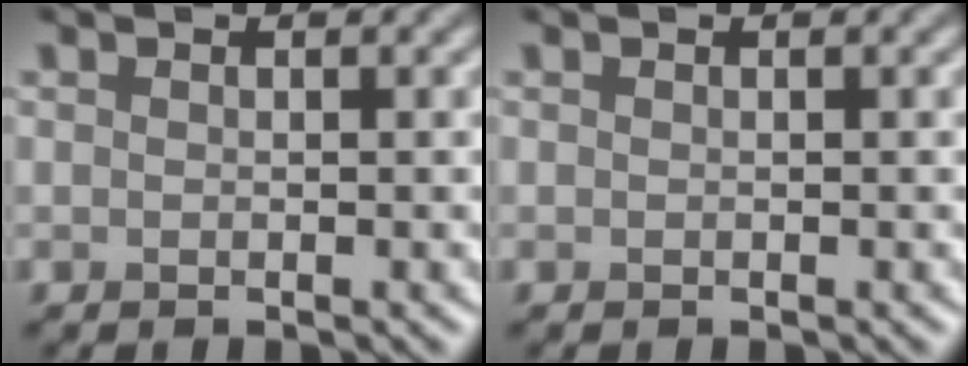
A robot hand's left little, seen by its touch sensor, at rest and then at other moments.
{"total": 0.0}